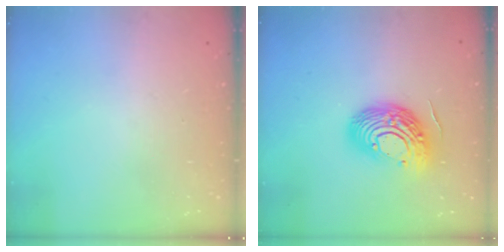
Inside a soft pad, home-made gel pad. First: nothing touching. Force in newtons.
{"total": 15.0, "press": 14.9, "slide": 1.5}